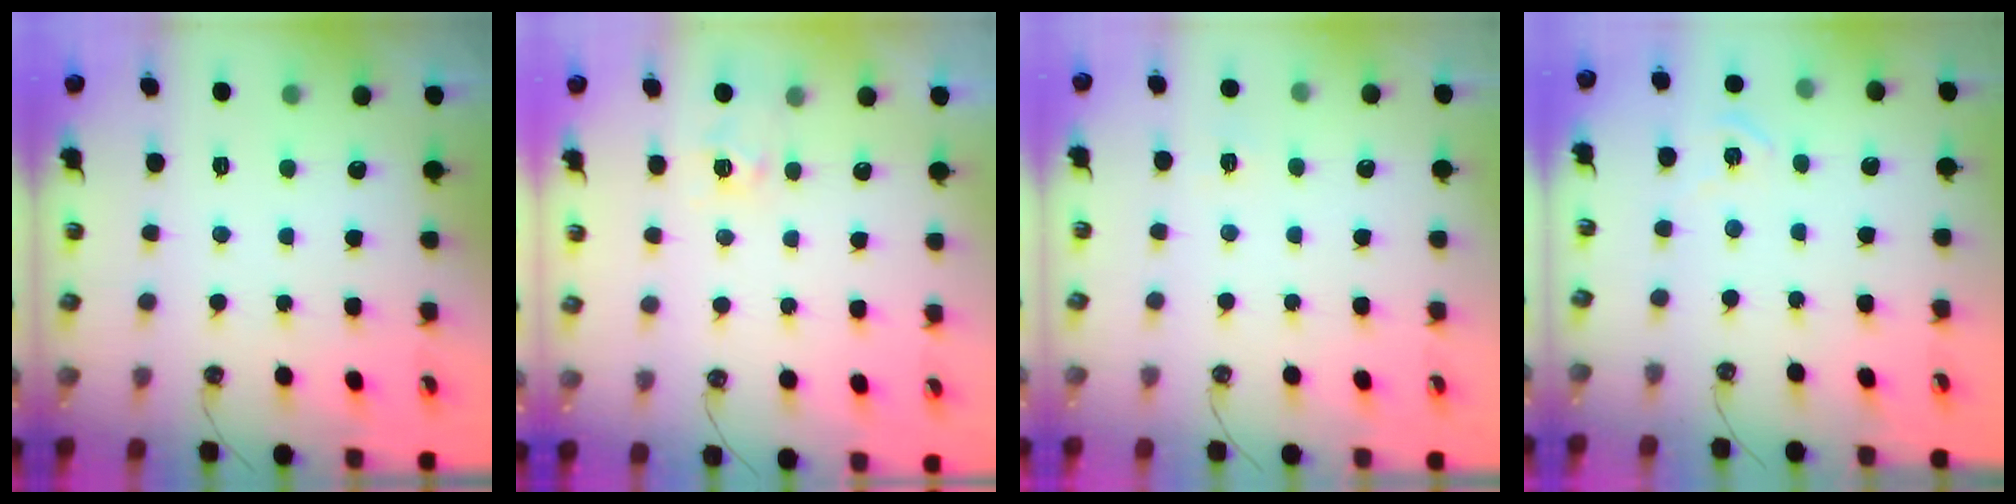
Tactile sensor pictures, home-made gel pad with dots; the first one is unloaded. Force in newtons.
{"total": 4.8, "press": 4.8, "slide": 0.6}
{"total": 5.0, "press": 5.0, "slide": 0.5}
{"total": 5.3, "press": 5.2, "slide": 0.6}